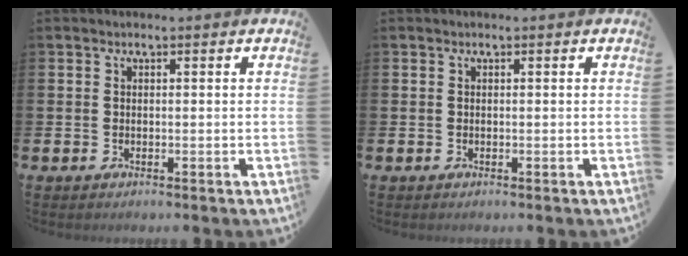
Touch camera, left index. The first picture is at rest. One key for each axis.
{"total": 0.0}